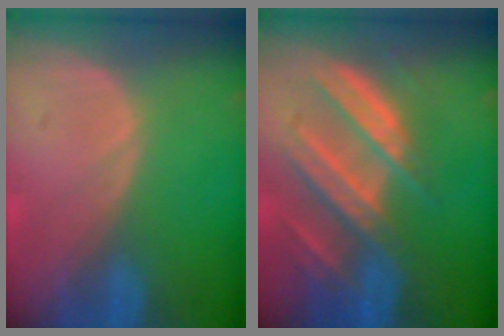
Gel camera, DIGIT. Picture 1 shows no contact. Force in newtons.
{"total": 9.5, "press": 8.4, "slide": 4.3}